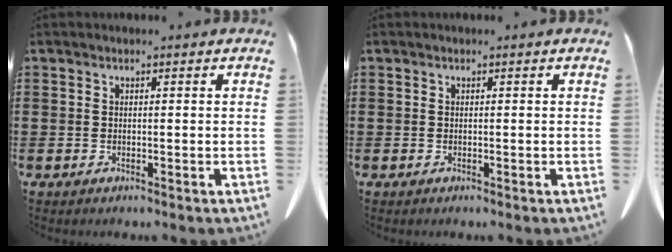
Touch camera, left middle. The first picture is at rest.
{"total": 0.0}